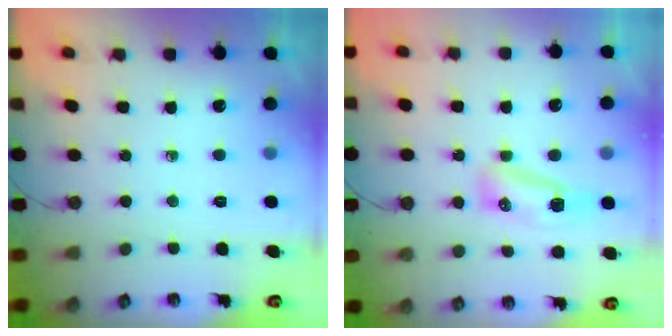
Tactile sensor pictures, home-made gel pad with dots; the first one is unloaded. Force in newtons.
{"total": 8.2, "press": 8.1, "slide": 1.2}